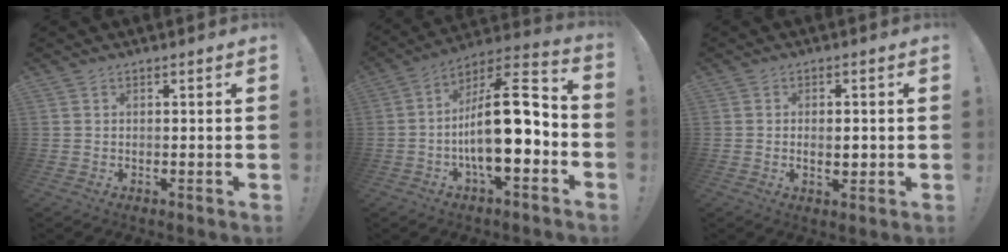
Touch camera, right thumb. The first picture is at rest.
{"total": 20.2, "force": [-3.4, 7.6, 18.4], "torque": [-0.297, 0.014, -0.051]}
{"total": 3.4, "force": [-0.4, 1.9, 2.9], "torque": [-0.030, -0.001, -0.011]}